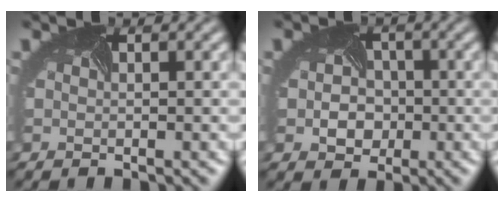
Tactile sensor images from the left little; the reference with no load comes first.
{"total": 3.9, "force": [-0.4, 3.3, 2.1], "torque": [-0.019, 0.000, -0.009]}